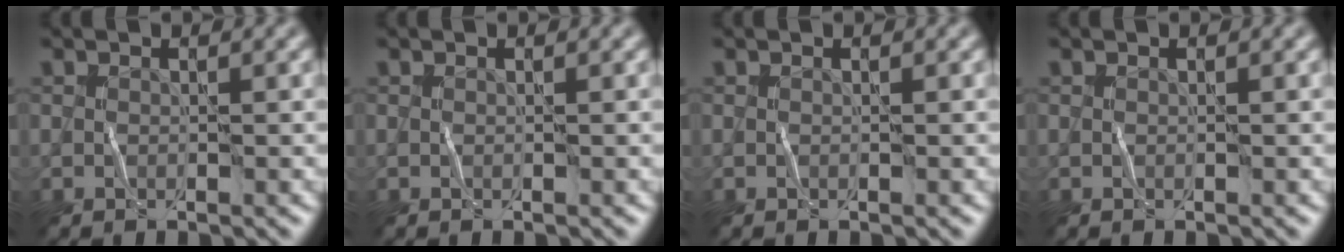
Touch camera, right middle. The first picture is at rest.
{"total": 0.0}
{"total": 0.0}
{"total": 0.0}